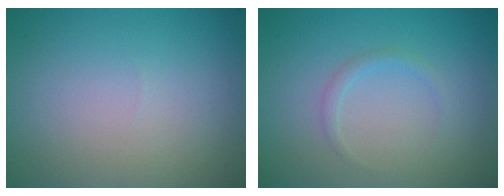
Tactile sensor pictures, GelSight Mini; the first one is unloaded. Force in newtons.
{"total": 1.0, "press": 1.0, "slide": 0.0}